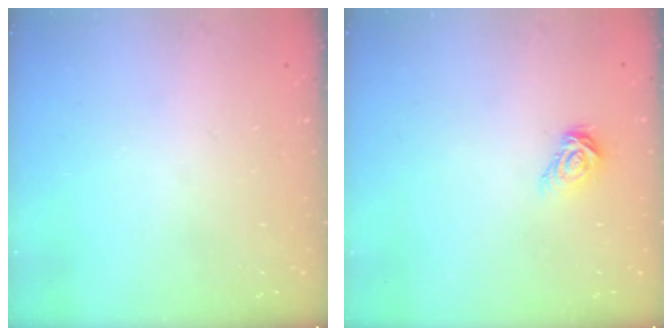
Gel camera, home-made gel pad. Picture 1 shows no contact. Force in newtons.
{"total": 5.7, "press": 5.6, "slide": 0.5}